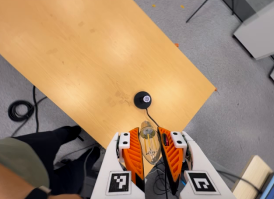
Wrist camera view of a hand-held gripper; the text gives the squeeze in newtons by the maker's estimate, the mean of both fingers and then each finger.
{"total": 19.0, "left": 20.4, "right": 17.5}